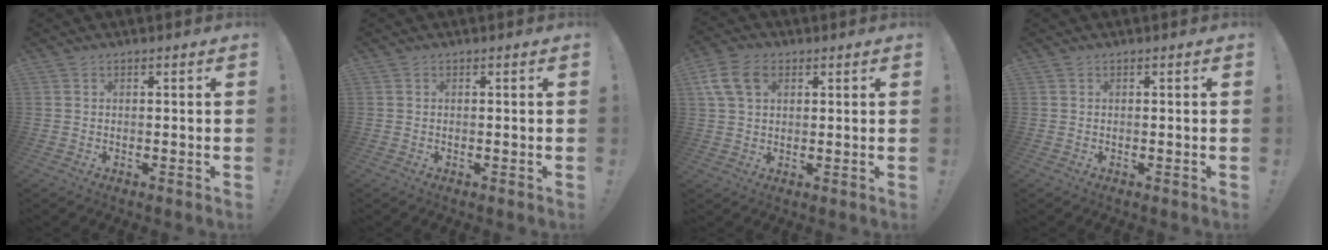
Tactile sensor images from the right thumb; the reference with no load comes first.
{"total": 0.0}
{"total": 9.8, "force": [3.8, 6.5, 6.2], "torque": [-0.120, -0.001, 0.075]}
{"total": 0.0}